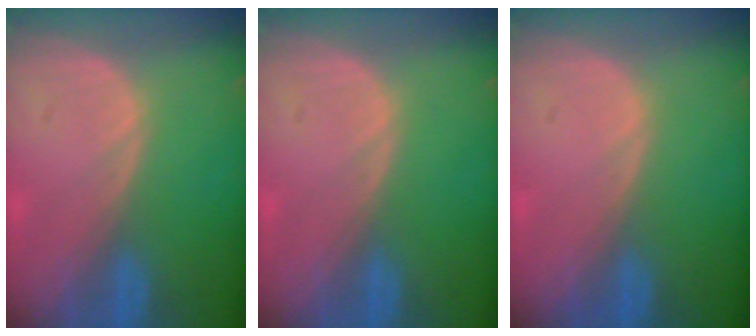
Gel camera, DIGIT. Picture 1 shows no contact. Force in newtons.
{"total": 0.0}
{"total": 0.0}